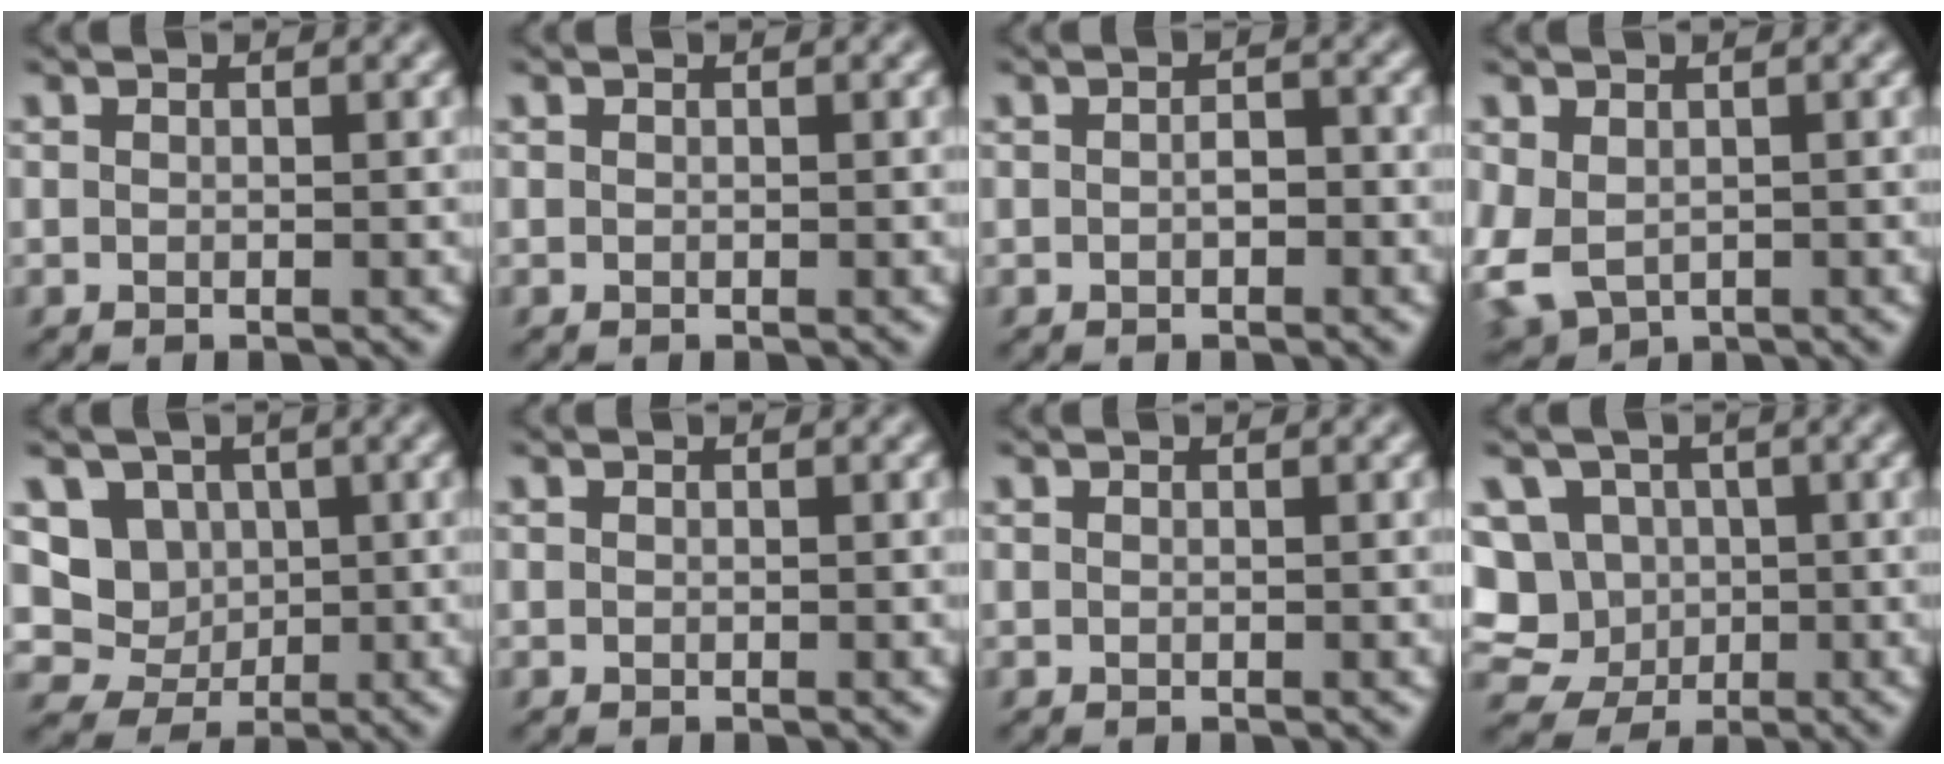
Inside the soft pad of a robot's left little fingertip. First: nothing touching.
{"total": 0.0}
{"total": 1.5, "force": [-0.4, 0.8, 1.2], "torque": [-0.022, 0.001, -0.009]}
{"total": 4.7, "force": [-0.8, 3.4, 3.1], "torque": [-0.086, -0.012, -0.010]}
{"total": 3.5, "force": [0.5, 3.2, 1.1], "torque": [-0.018, -0.006, 0.001]}
{"total": 0.0}
{"total": 0.0}
{"total": 11.6, "force": [-0.4, 10.7, 4.4], "torque": [-0.094, 0.016, -0.034]}